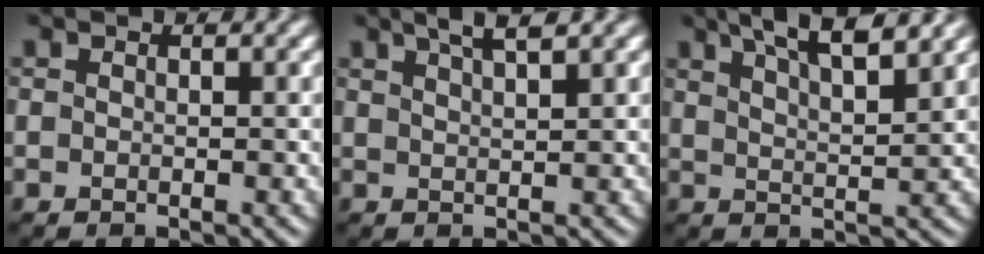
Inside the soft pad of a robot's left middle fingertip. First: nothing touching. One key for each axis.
{"total": 3.0, "fx": 2.2, "fy": 0.3, "fz": 2.0, "tx": -0.018, "ty": 0.018, "tz": 0.022}
{"total": 7.4, "fx": 5.3, "fy": 2.0, "fz": 4.7, "tx": -0.040, "ty": 0.032, "tz": 0.041}